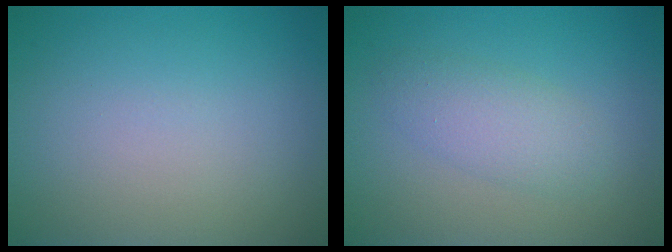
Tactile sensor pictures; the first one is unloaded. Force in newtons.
{"total": 2.8, "press": 2.8, "slide": 0.1}